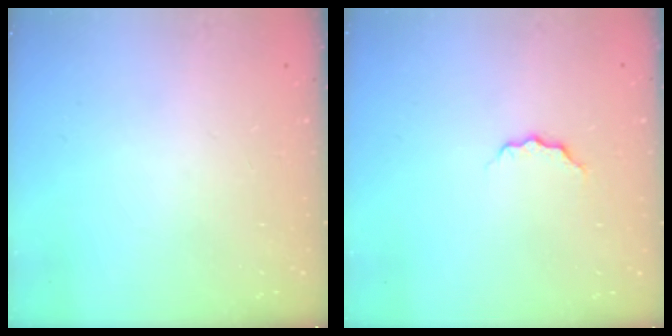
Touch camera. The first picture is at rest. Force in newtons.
{"total": 3.8, "press": 3.8, "slide": 0.5}